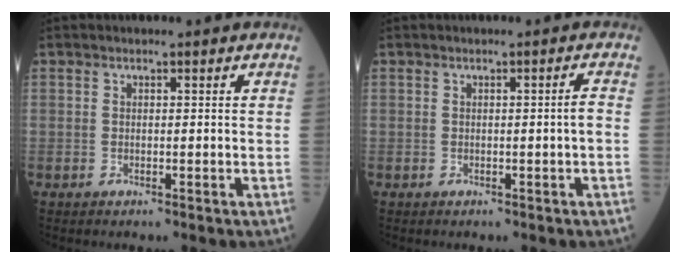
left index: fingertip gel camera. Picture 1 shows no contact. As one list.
[{"total": 1.3, "force": [-0.4, -0.4, 1.2], "torque": [-0.019, -0.002, -0.004]}]